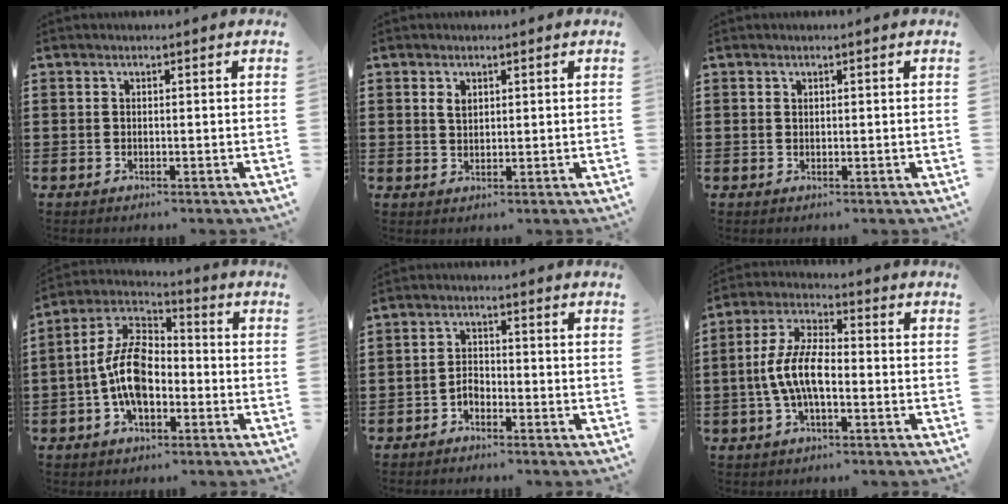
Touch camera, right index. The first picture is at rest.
{"total": 1.7, "force": [0.8, 1.0, 1.0], "torque": [-0.024, 0.004, 0.014]}
{"total": 0.5, "force": [0.3, 0.4, 0.1], "torque": [-0.004, 0.001, 0.007]}
{"total": 10.7, "force": [-2.5, 6.0, 8.5], "torque": [-0.203, 0.006, -0.054]}
{"total": 2.2, "force": [-1.6, 1.3, 0.9], "torque": [-0.022, 0.007, -0.033]}
{"total": 8.2, "force": [-1.6, 3.3, 7.3], "torque": [-0.167, -0.004, -0.036]}